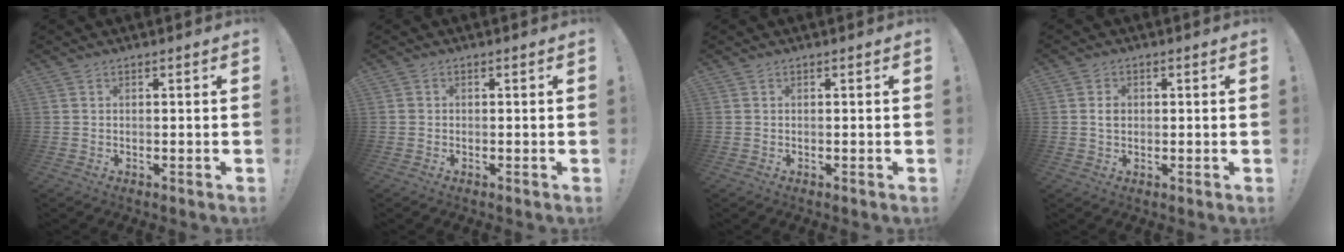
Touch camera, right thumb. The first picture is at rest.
{"total": 0.7, "force": [0.1, 0.7, 0.1], "torque": [-0.010, 0.005, 0.003]}
{"total": 0.0}
{"total": 2.4, "force": [0.3, 2.0, 1.3], "torque": [-0.008, -0.002, 0.001]}